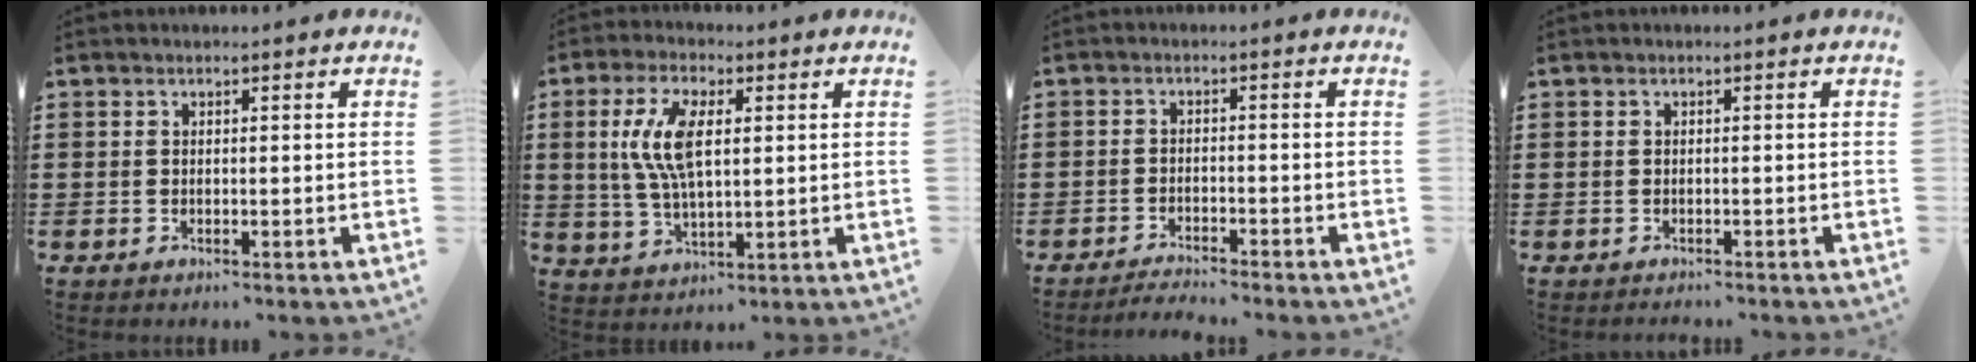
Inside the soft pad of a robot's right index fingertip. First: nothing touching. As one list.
[{"total": 9.0, "force": [1.6, 3.9, 7.9], "torque": [-0.178, 0.004, 0.023]}, {"total": 1.6, "force": [-1.6, 0.1, 0.0], "torque": [-0.005, 0.003, -0.032]}, {"total": 0.6, "force": [-0.6, 0.2, -0.1], "torque": [0.001, 0.002, -0.013]}]